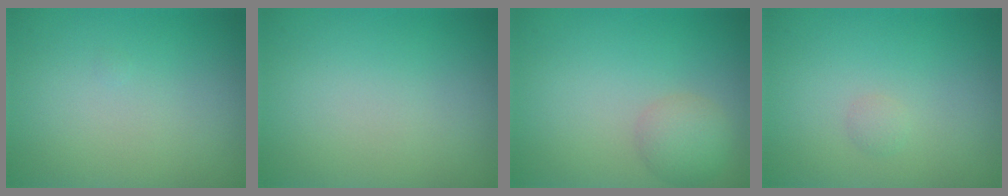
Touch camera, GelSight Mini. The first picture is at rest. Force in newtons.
{"total": 0.0}
{"total": 2.5, "press": 2.5, "slide": 0.1}
{"total": 0.6, "press": 0.6, "slide": 0.1}